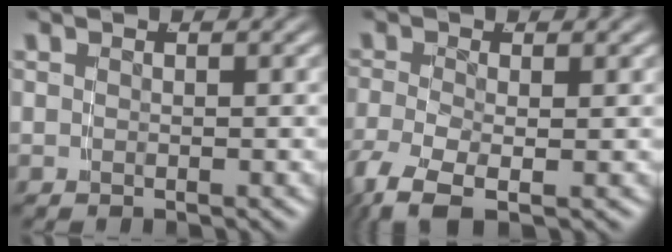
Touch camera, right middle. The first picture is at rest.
{"total": 4.4, "force": [-2.5, 1.9, 3.0], "torque": [-0.085, -0.032, -0.023]}